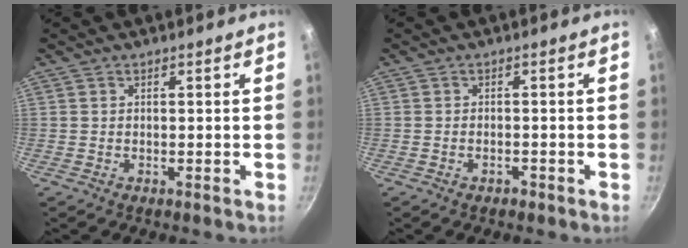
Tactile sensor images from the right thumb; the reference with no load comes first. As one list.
[{"total": 1.2, "force": [-0.9, 0.6, 0.6], "torque": [-0.008, 0.010, -0.011]}]